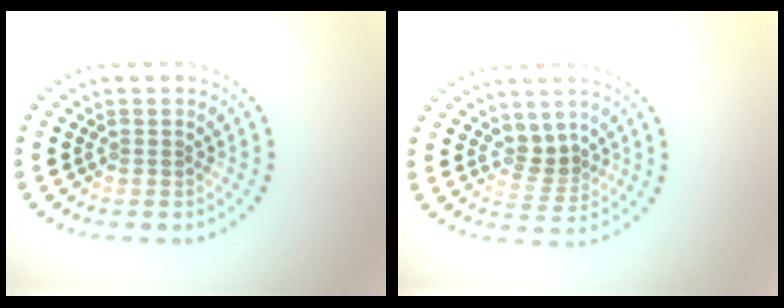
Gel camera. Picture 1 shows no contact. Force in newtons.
{"total": 2.0, "press": 1.5, "slide": 1.3}